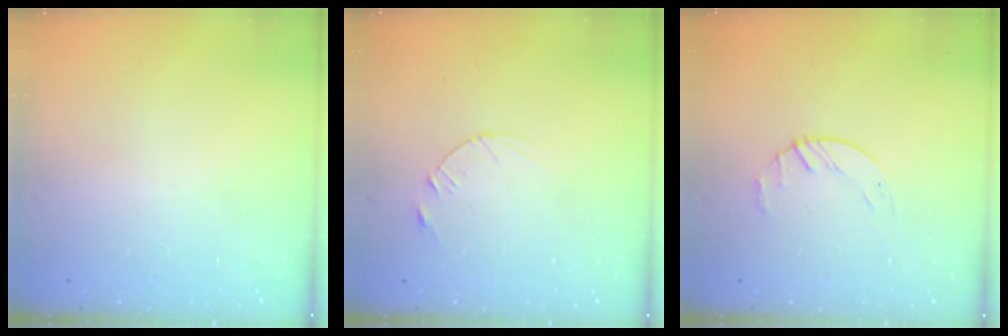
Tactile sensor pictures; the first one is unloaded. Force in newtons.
{"total": 2.5, "press": 2.5, "slide": 0.3}
{"total": 2.2, "press": 2.2, "slide": 0.4}